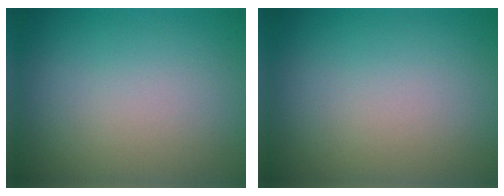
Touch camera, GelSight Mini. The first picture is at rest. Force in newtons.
{"total": 0.0}